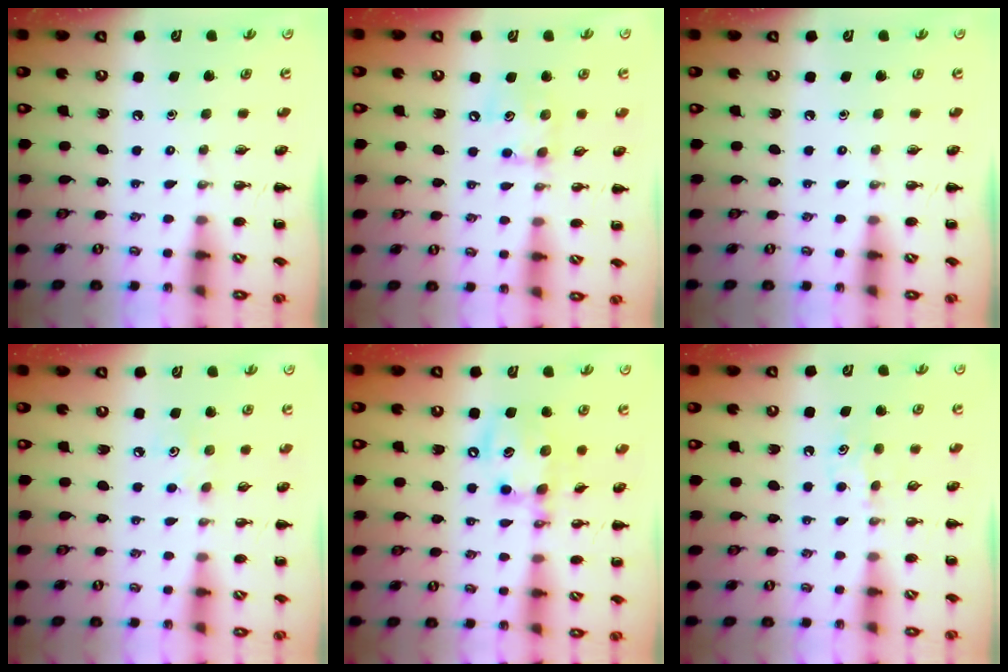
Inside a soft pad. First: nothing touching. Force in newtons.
{"total": 8.7, "press": 8.7, "slide": 0.9}
{"total": 0.0}
{"total": 3.8, "press": 3.7, "slide": 0.9}
{"total": 14.7, "press": 14.3, "slide": 3.2}
{"total": 4.9, "press": 4.7, "slide": 1.4}